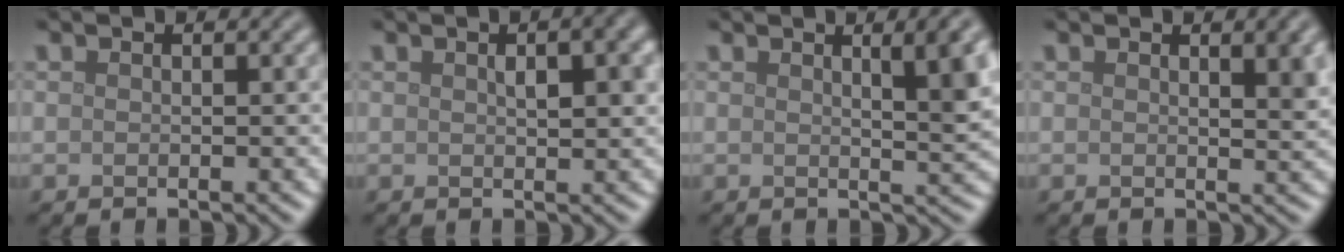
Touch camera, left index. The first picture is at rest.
{"total": 3.1, "force": [0.9, 1.0, 2.8], "torque": [-0.041, 0.007, 0.016]}
{"total": 5.2, "force": [1.9, 1.5, 4.6], "torque": [-0.039, 0.008, 0.024]}
{"total": 2.7, "force": [1.2, 0.7, 2.3], "torque": [-0.023, 0.002, 0.019]}